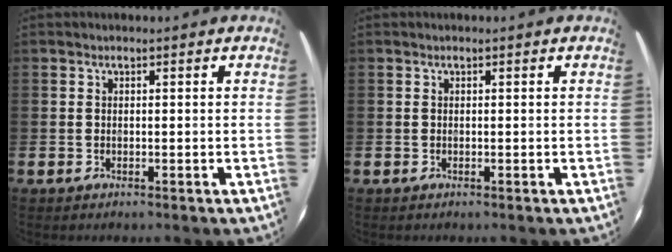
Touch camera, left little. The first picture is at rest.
{"total": 0.0}